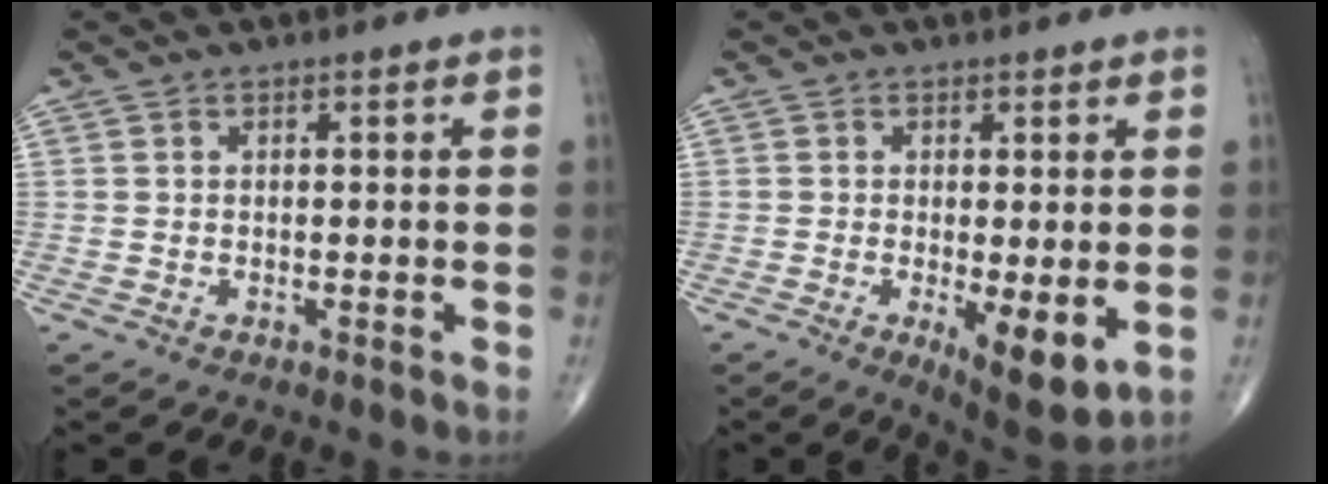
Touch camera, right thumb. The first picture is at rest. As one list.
[{"total": 8.1, "force": [-1.7, 2.7, 7.5], "torque": [-0.110, -0.025, -0.020]}]